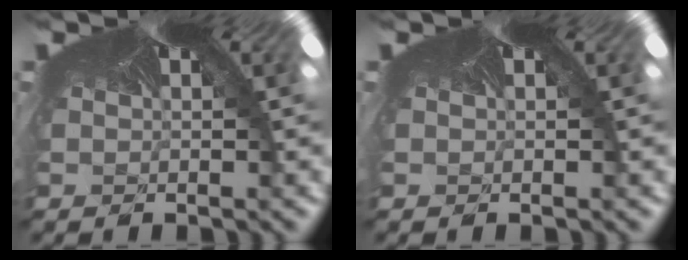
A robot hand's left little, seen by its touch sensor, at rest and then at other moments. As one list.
[{"total": 0.0}]